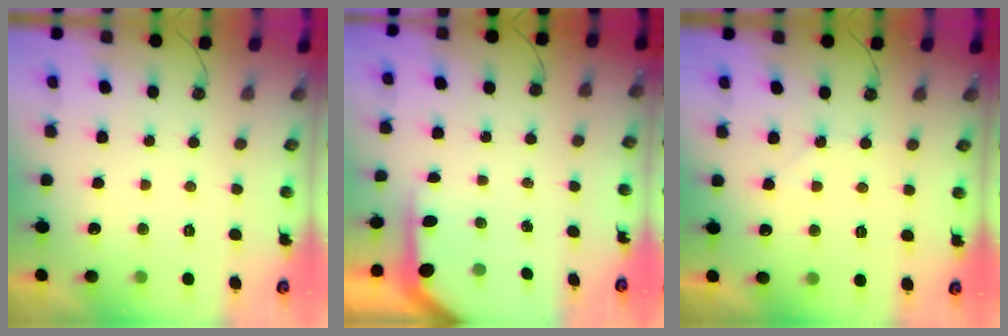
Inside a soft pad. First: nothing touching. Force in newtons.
{"total": 4.6, "press": 4.5, "slide": 0.4}
{"total": 4.0, "press": 4.0, "slide": 0.6}